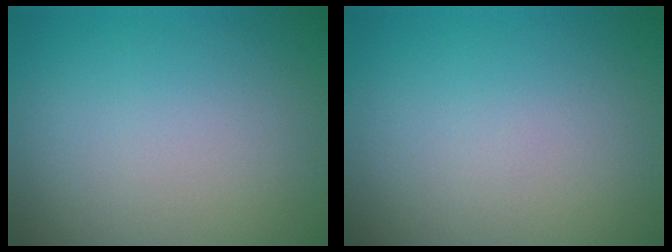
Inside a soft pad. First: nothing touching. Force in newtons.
{"total": 0.0}